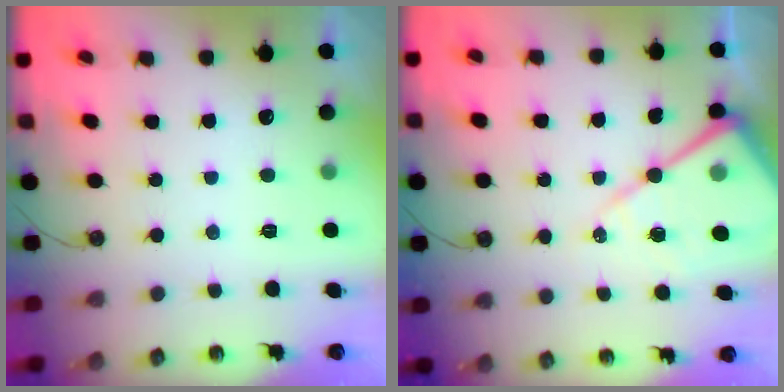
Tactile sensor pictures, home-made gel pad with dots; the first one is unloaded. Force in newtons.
{"total": 15.8, "press": 15.7, "slide": 1.5}